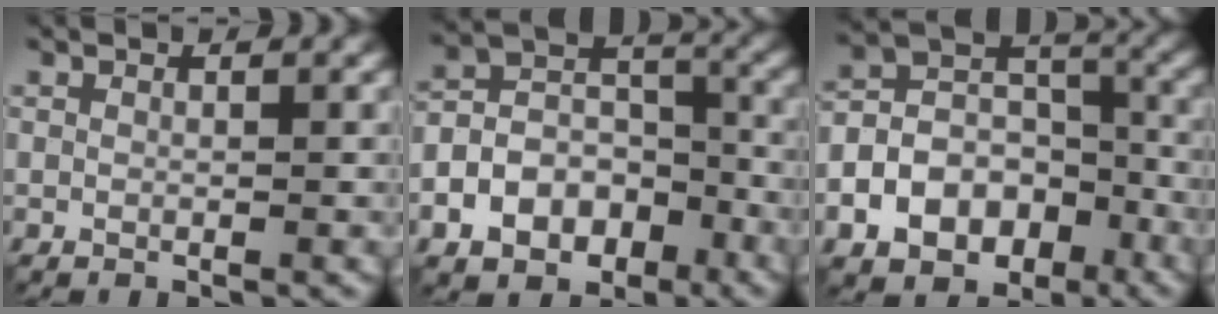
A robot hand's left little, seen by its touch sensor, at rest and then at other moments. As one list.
[{"total": 8.8, "force": [-4.8, 6.1, 4.1], "torque": [-0.062, 0.007, -0.090]}, {"total": 10.3, "force": [-5.3, 7.3, 4.9], "torque": [-0.080, 0.001, -0.099]}]